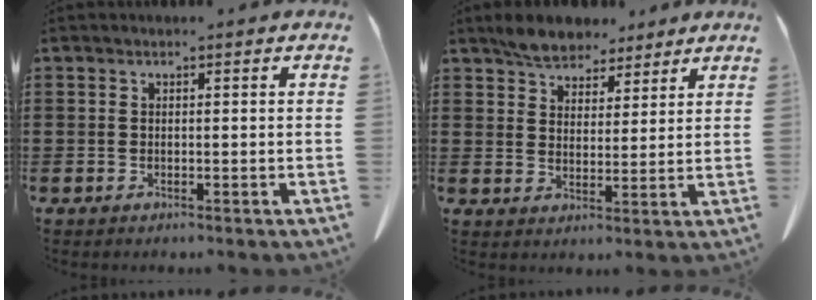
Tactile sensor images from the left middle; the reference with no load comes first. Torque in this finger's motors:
{"motor_torque": [0.23, 0.22, 0.12, 0.05]}